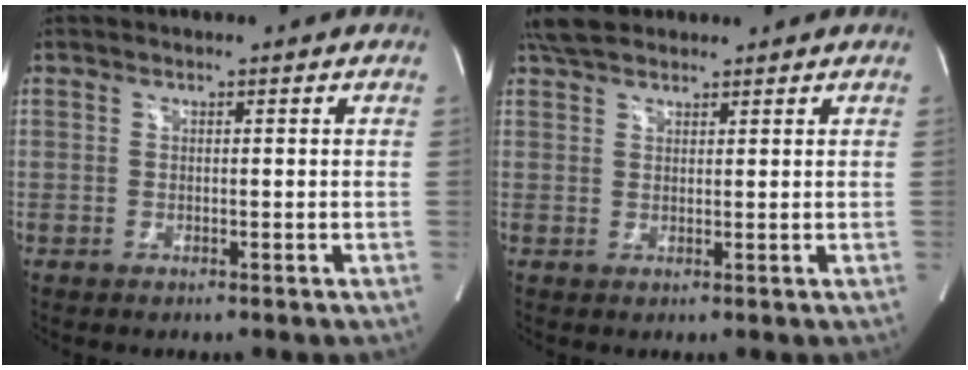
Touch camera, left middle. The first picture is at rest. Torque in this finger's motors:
{"motor_torque": [0.50, -0.41, -0.04, 0.01]}